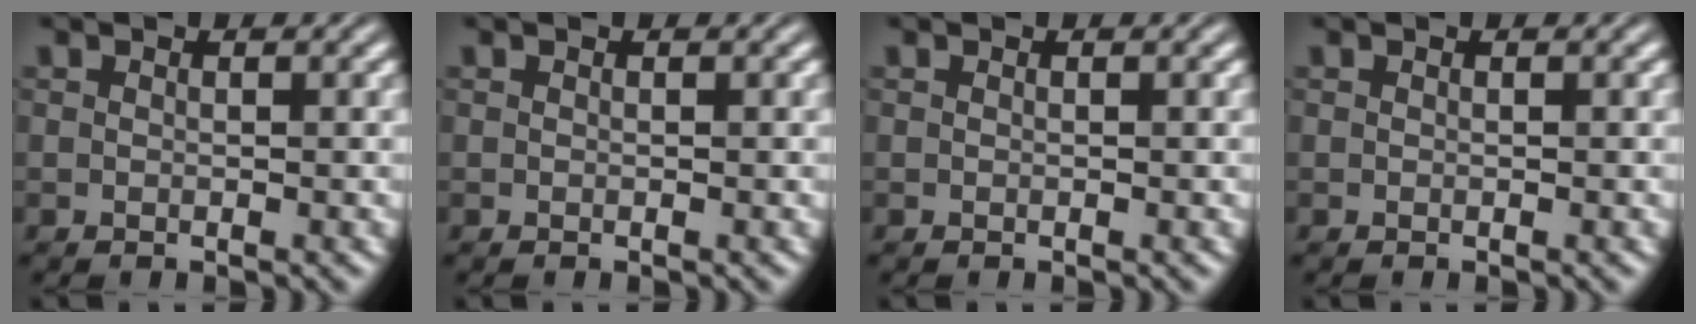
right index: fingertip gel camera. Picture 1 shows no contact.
{"total": 0.0}
{"total": 0.0}
{"total": 0.0}